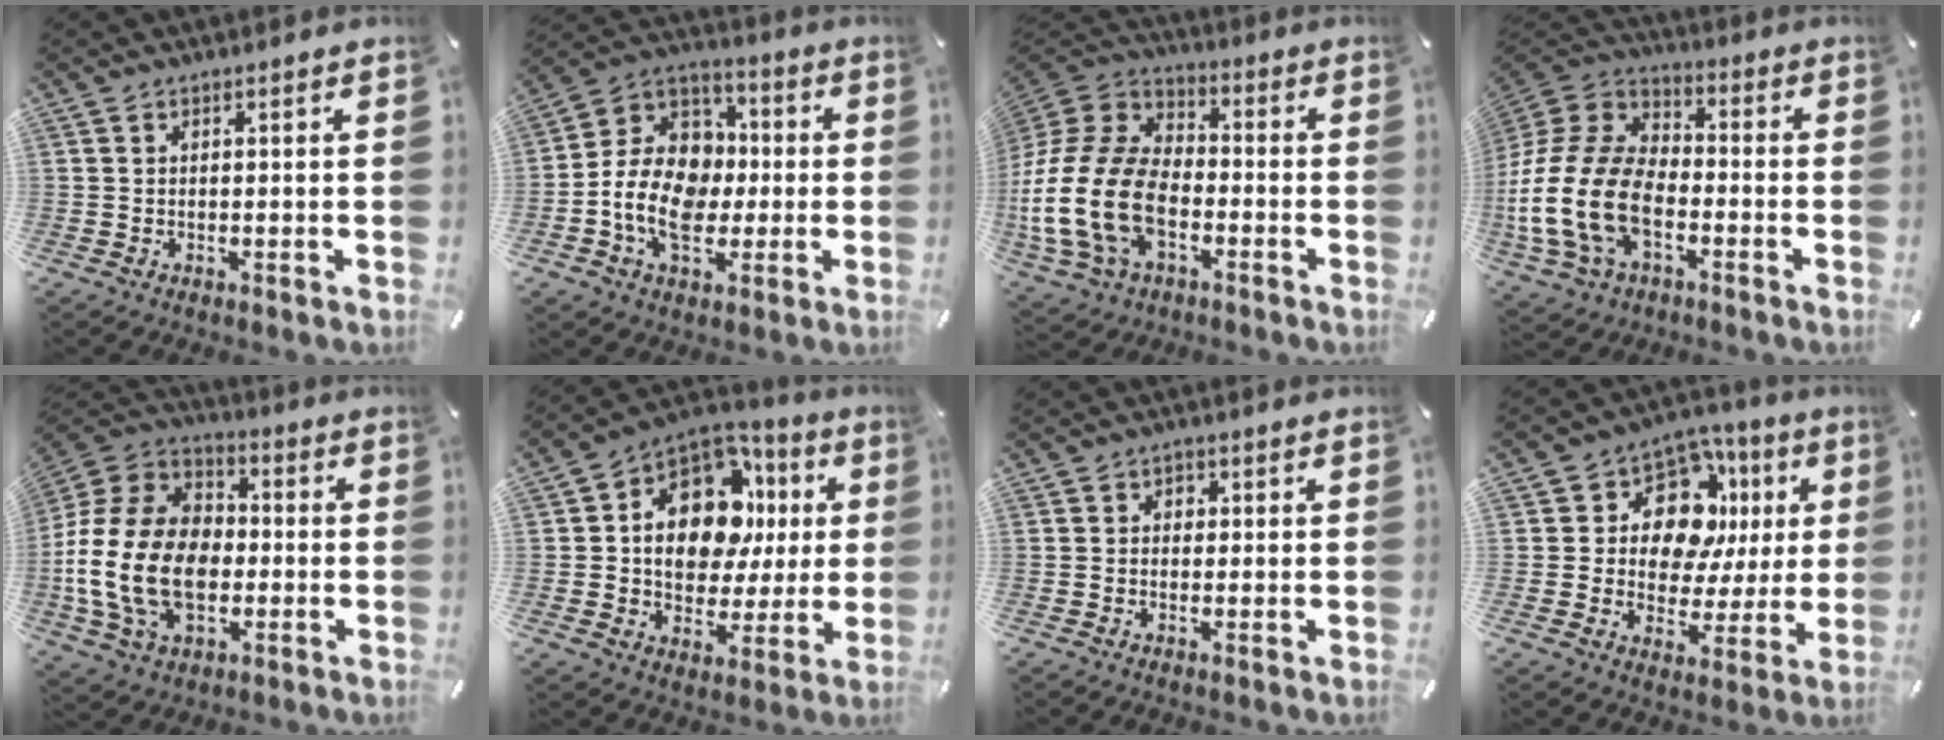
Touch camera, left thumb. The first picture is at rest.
{"total": 15.0, "force": [-3.2, 12.0, 8.3], "torque": [-0.184, 0.016, -0.058]}
{"total": 20.5, "force": [-6.5, 13.7, 13.8], "torque": [-0.302, 0.027, -0.115]}
{"total": 18.8, "force": [-6.5, 12.2, 12.7], "torque": [-0.279, 0.024, -0.118]}
{"total": 20.3, "force": [-4.2, 14.6, 13.5], "torque": [-0.298, 0.029, -0.071]}
{"total": 16.4, "force": [3.5, 12.1, 10.6], "torque": [-0.169, -0.025, 0.063]}
{"total": 1.5, "force": [-0.2, 1.4, 0.5], "torque": [-0.004, 0.004, -0.009]}
{"total": 13.6, "force": [5.0, 10.1, 7.7], "torque": [-0.125, -0.030, 0.094]}